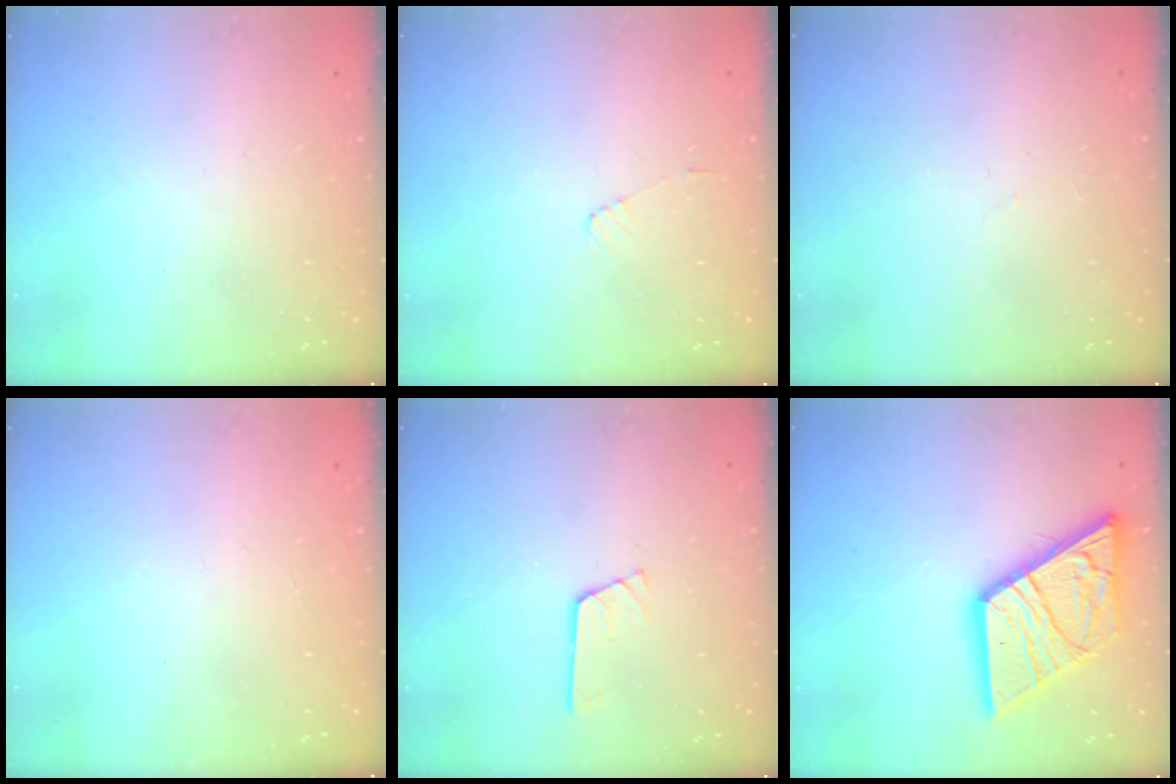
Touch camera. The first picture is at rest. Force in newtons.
{"total": 3.9, "press": 3.9, "slide": 0.3}
{"total": 2.6, "press": 2.5, "slide": 0.5}
{"total": 0.0}
{"total": 3.1, "press": 3.1, "slide": 0.3}
{"total": 20.3, "press": 20.1, "slide": 2.6}